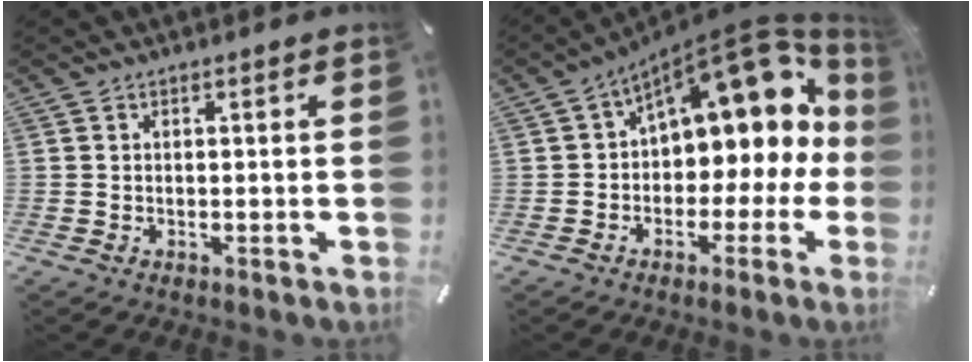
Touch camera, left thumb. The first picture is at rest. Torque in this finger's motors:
{"motor_torque": [0.64, 2.17, 1.33, -0.80, 0.50]}